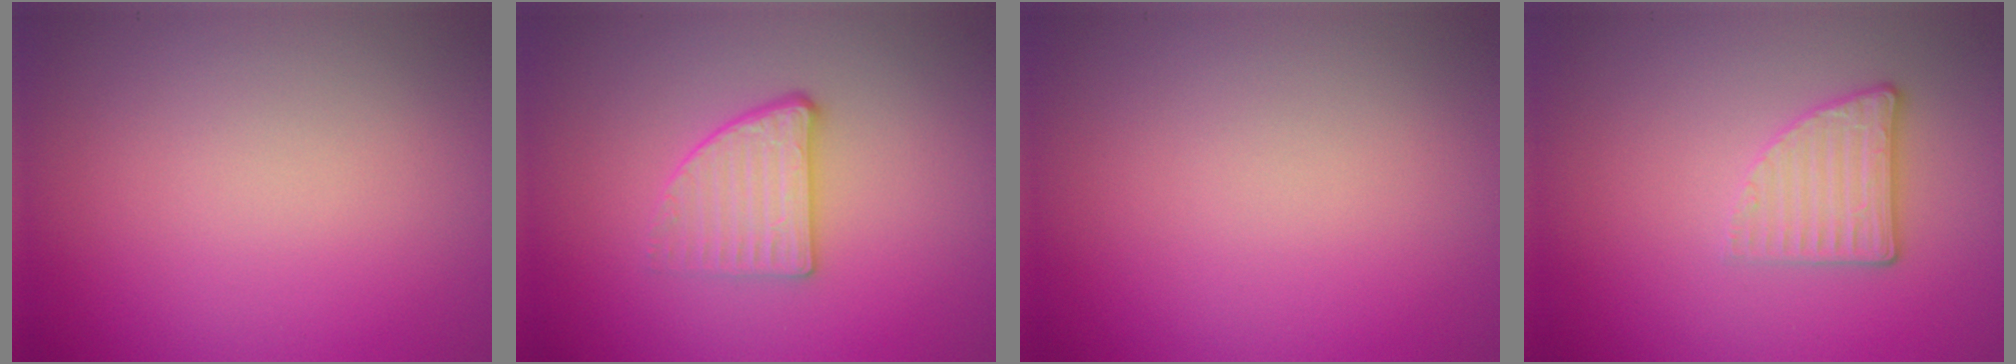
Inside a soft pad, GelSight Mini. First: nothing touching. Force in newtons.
{"total": 2.8, "press": 2.5, "slide": 1.4}
{"total": 0.0}
{"total": 2.7, "press": 2.3, "slide": 1.4}